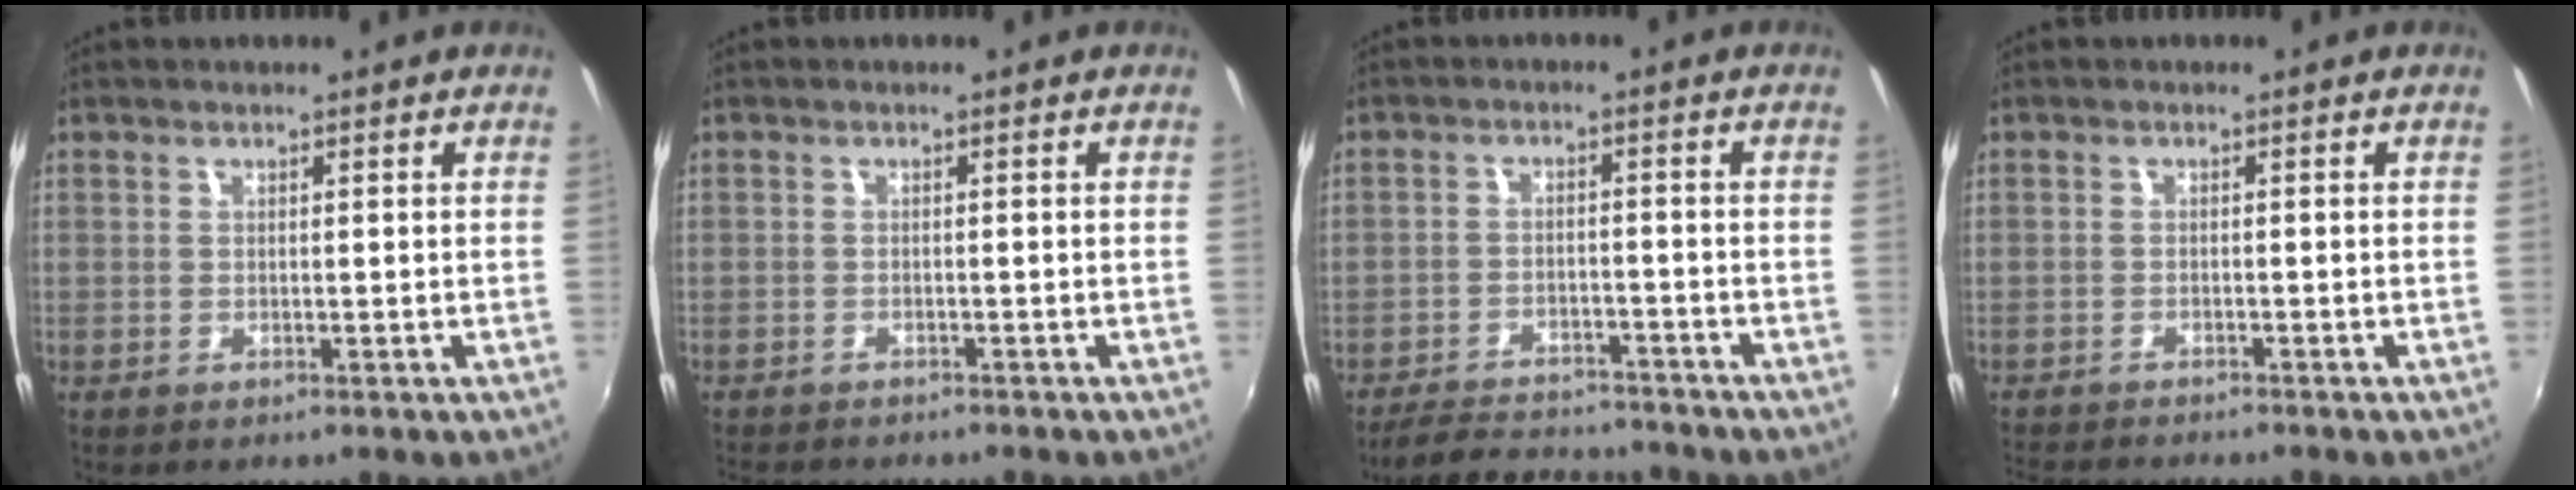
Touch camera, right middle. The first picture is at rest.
{"total": 4.0, "force": [-3.7, 0.6, 1.3], "torque": [-0.035, -0.016, -0.060]}
{"total": 11.2, "force": [-10.3, 2.8, 3.5], "torque": [-0.094, 0.002, -0.151]}
{"total": 5.9, "force": [-5.6, 0.4, 1.9], "torque": [-0.052, -0.018, -0.093]}